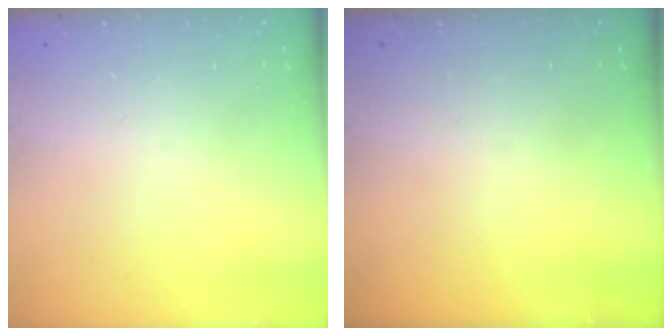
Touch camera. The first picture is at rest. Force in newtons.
{"total": 0.0}